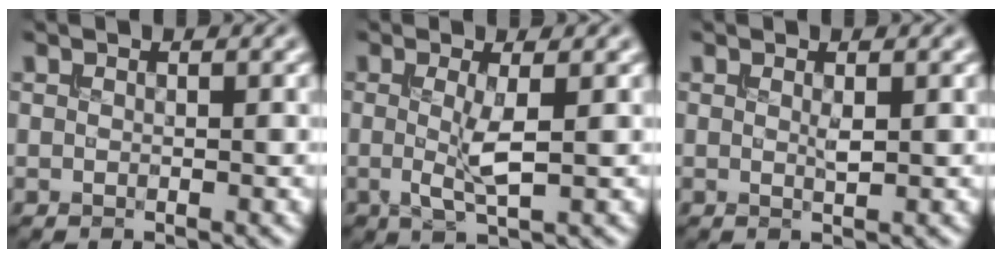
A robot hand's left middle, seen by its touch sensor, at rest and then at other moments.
{"total": 2.7, "force": [-0.1, 0.5, 2.7], "torque": [-0.060, -0.006, -0.002]}
{"total": 0.7, "force": [0.1, 0.0, 0.6], "torque": [-0.015, -0.001, 0.002]}